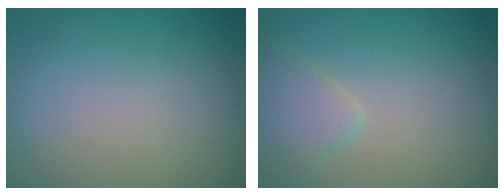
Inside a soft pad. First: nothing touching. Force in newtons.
{"total": 2.6, "press": 2.6, "slide": 0.2}